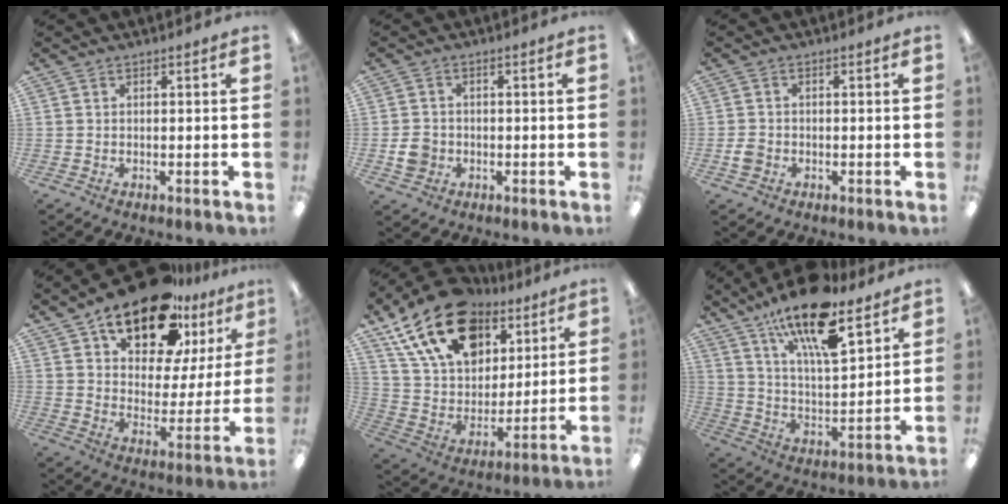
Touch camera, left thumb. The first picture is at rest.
{"total": 4.3, "force": [-1.0, 3.8, 1.8], "torque": [-0.019, 0.000, -0.020]}
{"total": 2.4, "force": [-0.8, 2.0, 1.2], "torque": [-0.019, 0.006, -0.016]}
{"total": 19.4, "force": [14.2, 8.6, 10.0], "torque": [-0.163, -0.086, 0.245]}
{"total": 21.7, "force": [12.7, 13.5, 11.2], "torque": [-0.200, -0.054, 0.234]}
{"total": 19.2, "force": [13.6, 5.9, 12.2], "torque": [-0.205, -0.077, 0.229]}